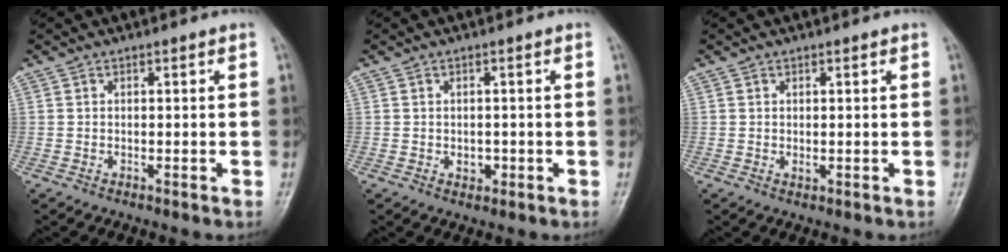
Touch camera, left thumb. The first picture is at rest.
{"total": 1.9, "force": [-0.4, 1.6, 1.0], "torque": [-0.002, 0.004, -0.002]}
{"total": 1.0, "force": [0.3, 0.5, 0.7], "torque": [-0.008, -0.001, 0.009]}